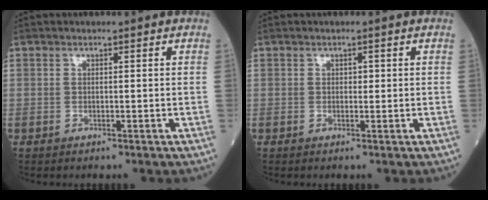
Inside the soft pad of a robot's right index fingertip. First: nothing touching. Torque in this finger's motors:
{"motor_torque": [0.12, 0.07, 0.06, 0.02]}